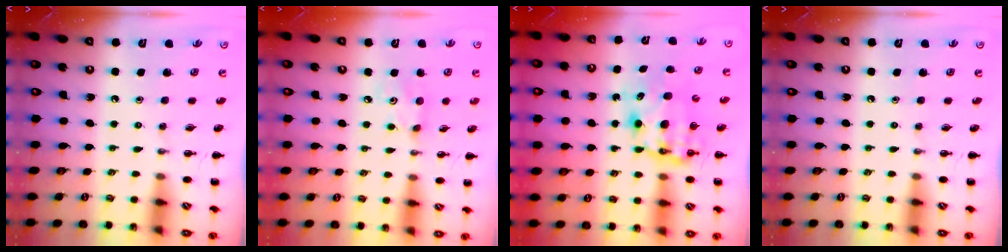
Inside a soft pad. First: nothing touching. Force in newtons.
{"total": 3.1, "press": 3.0, "slide": 0.7}
{"total": 7.1, "press": 6.8, "slide": 2.0}
{"total": 0.0}